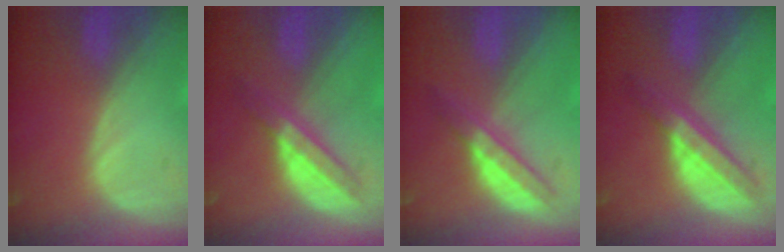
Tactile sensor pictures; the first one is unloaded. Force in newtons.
{"total": 5.5, "press": 5.3, "slide": 1.6}
{"total": 4.9, "press": 4.8, "slide": 0.7}
{"total": 5.9, "press": 5.9, "slide": 0.1}